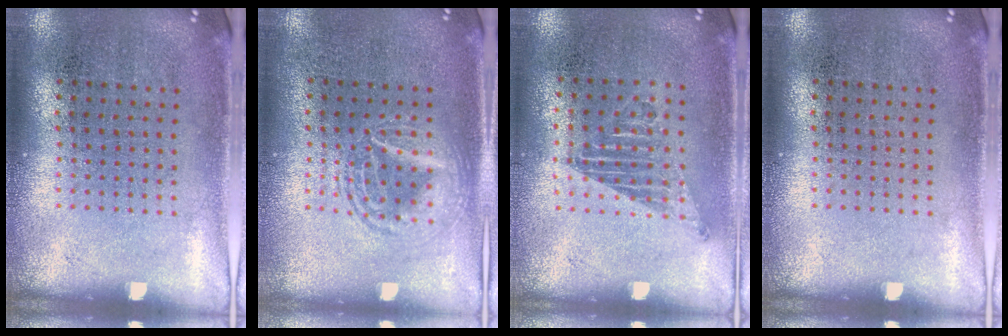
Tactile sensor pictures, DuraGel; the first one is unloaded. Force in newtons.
{"total": 2.8, "press": 2.8, "slide": 0.3}
{"total": 1.2, "press": 1.0, "slide": 0.7}
{"total": 0.0}